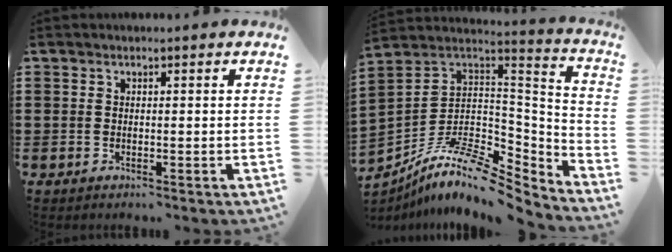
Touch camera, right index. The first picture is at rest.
{"total": 11.2, "force": [-7.9, 4.3, 6.7], "torque": [-0.131, 0.009, -0.150]}